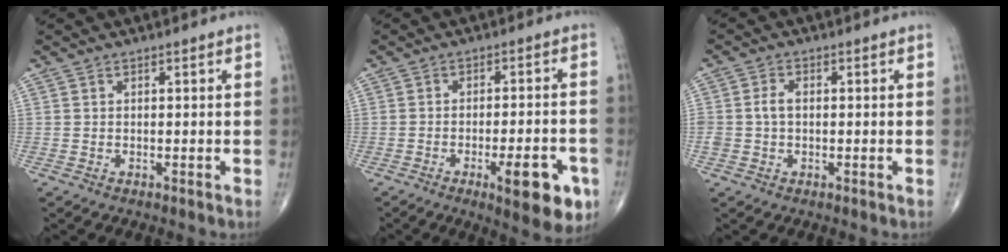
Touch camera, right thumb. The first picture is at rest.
{"total": 11.5, "force": [-5.1, 3.3, 9.8], "torque": [-0.112, 0.013, -0.063]}
{"total": 3.2, "force": [-0.1, 2.2, 2.3], "torque": [-0.052, 0.010, -0.004]}